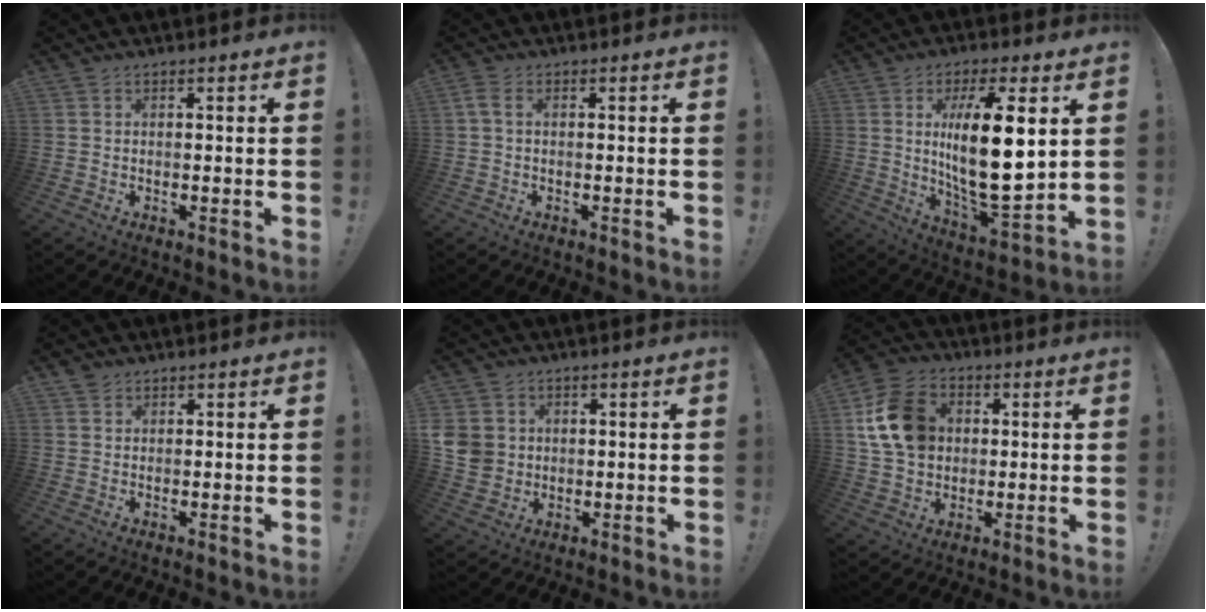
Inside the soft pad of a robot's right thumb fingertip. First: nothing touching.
{"total": 2.0, "force": [0.3, 0.8, 1.8], "torque": [-0.037, 0.005, 0.007]}
{"total": 18.5, "force": [3.9, 6.0, 17.0], "torque": [-0.291, -0.031, 0.052]}
{"total": 1.6, "force": [1.4, 0.8, 0.3], "torque": [0.000, -0.007, 0.025]}
{"total": 6.8, "force": [1.3, 6.3, 2.3], "torque": [-0.055, -0.002, 0.030]}
{"total": 16.1, "force": [3.0, 12.7, 9.3], "torque": [-0.153, 0.002, 0.065]}